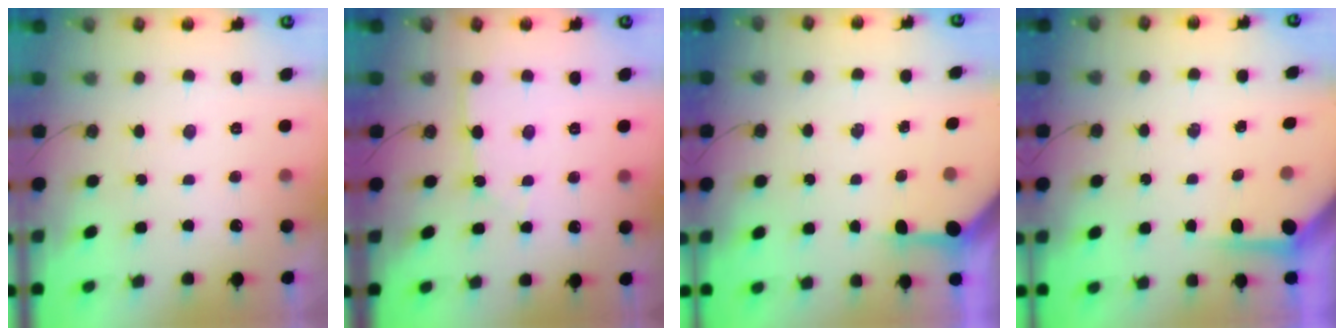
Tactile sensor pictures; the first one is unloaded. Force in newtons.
{"total": 2.0, "press": 2.0, "slide": 0.3}
{"total": 3.2, "press": 3.2, "slide": 0.4}
{"total": 3.8, "press": 3.7, "slide": 0.4}